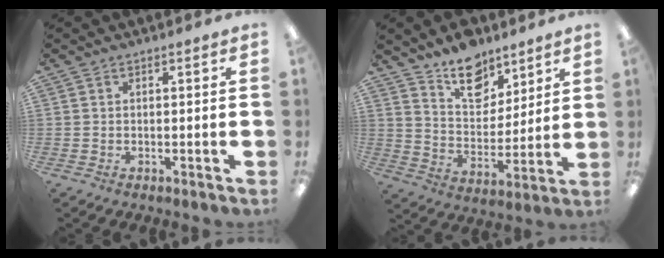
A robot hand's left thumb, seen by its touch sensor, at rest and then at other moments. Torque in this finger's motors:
{"motor_torque": [0.00, -0.05, 0.14, -0.47, 0.10]}